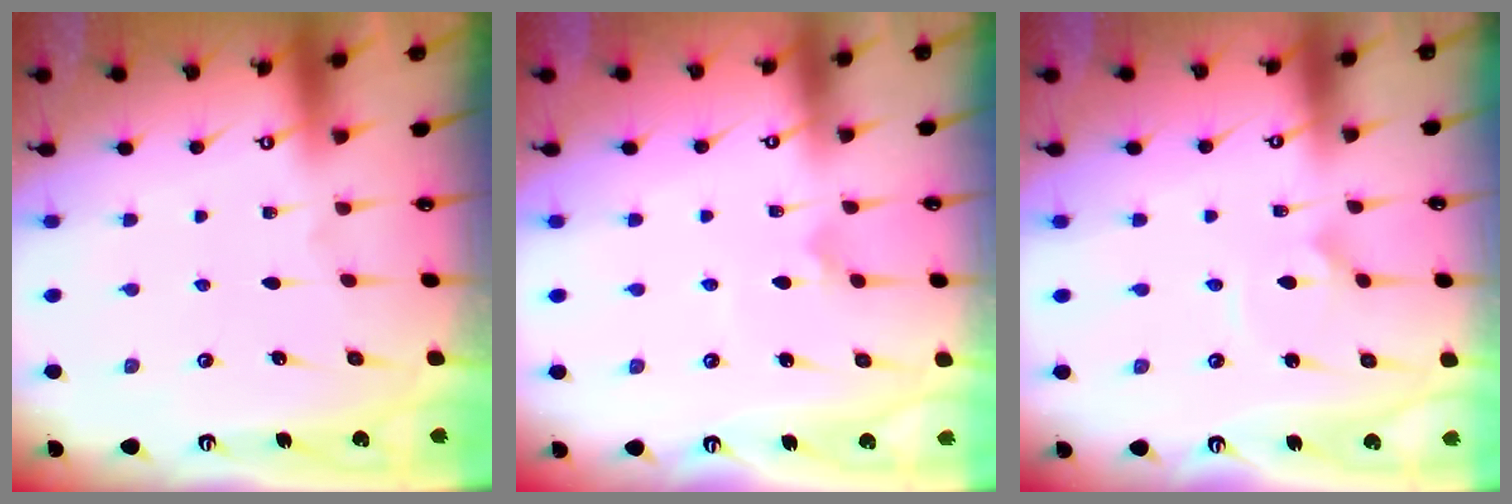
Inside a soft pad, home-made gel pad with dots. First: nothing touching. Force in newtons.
{"total": 2.7, "press": 2.6, "slide": 0.5}
{"total": 2.5, "press": 2.5, "slide": 0.1}